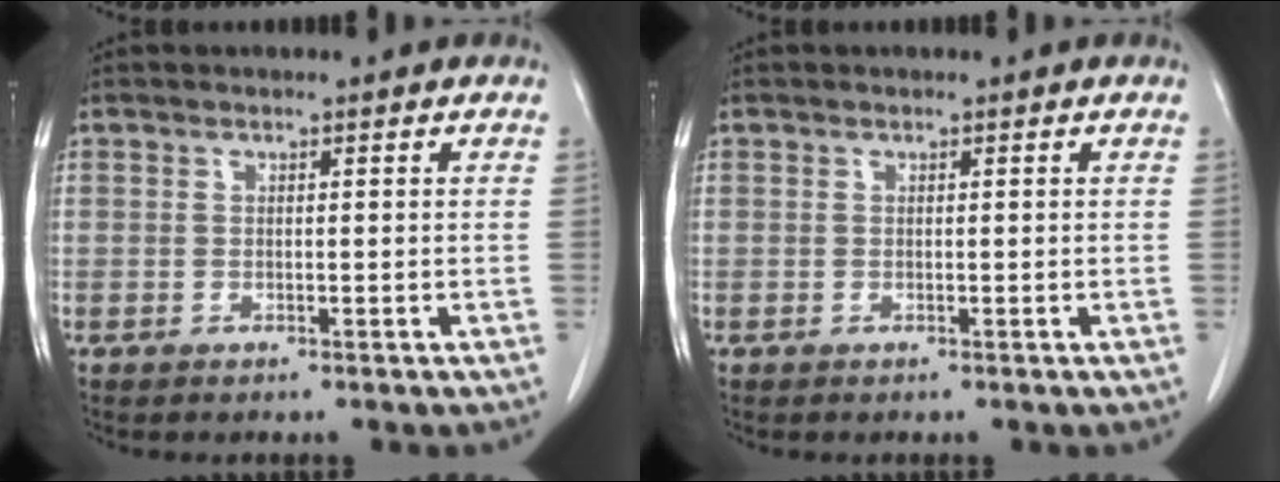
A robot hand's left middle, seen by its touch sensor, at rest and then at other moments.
{"total": 0.0}